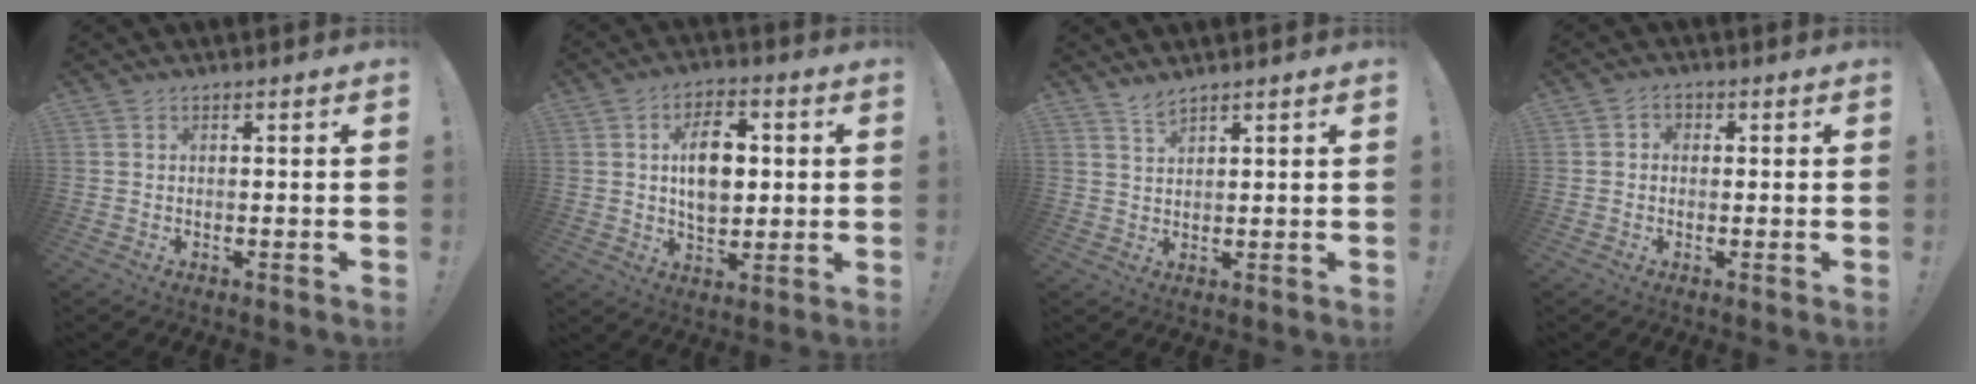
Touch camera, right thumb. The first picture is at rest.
{"total": 11.9, "force": [1.7, 7.8, 8.9], "torque": [-0.134, 0.003, 0.025]}
{"total": 2.9, "force": [2.7, 0.6, 1.0], "torque": [-0.015, -0.016, 0.048]}
{"total": 2.2, "force": [-0.4, 1.8, 1.1], "torque": [-0.014, 0.005, -0.008]}